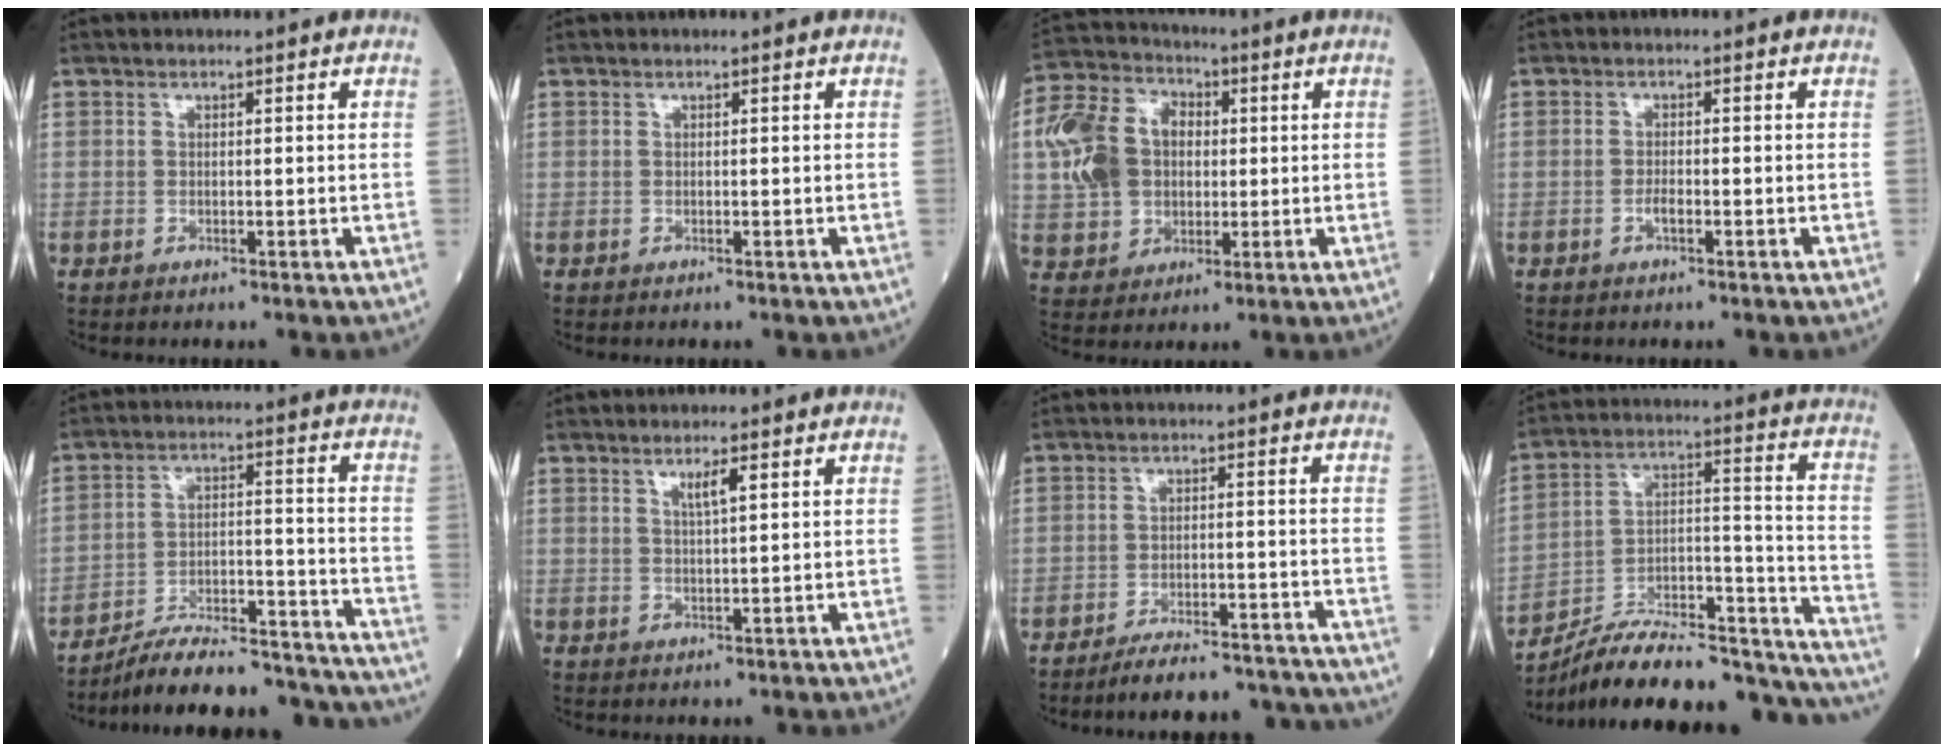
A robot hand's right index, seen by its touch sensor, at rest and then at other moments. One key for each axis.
{"total": 0.0}
{"total": 12.7, "fx": 1.4, "fy": 10.1, "fz": 7.7, "tx": -0.192, "ty": 0.041, "tz": 0.028}
{"total": 1.4, "fx": -0.7, "fy": 0.3, "fz": 1.1, "tx": -0.017, "ty": 0.002, "tz": -0.013}
{"total": 21.7, "fx": -20.4, "fy": 3.4, "fz": 6.6, "tx": -0.083, "ty": 0.022, "tz": -0.293}
{"total": 2.4, "fx": 1.2, "fy": 0.1, "fz": 2.1, "tx": -0.040, "ty": -0.001, "tz": 0.022}
{"total": 12.2, "fx": -11.6, "fy": 1.8, "fz": 3.0, "tx": -0.029, "ty": 0.014, "tz": -0.155}
{"total": 28.9, "fx": -25.8, "fy": 5.6, "fz": 11.8, "tx": -0.124, "ty": 0.033, "tz": -0.375}